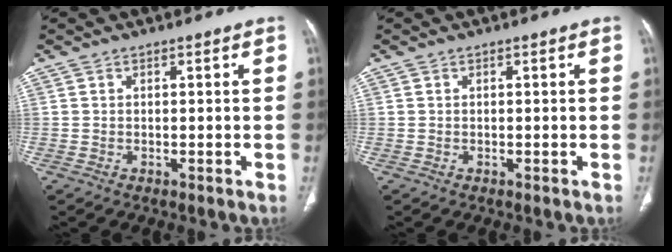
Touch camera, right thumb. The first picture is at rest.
{"total": 0.0}